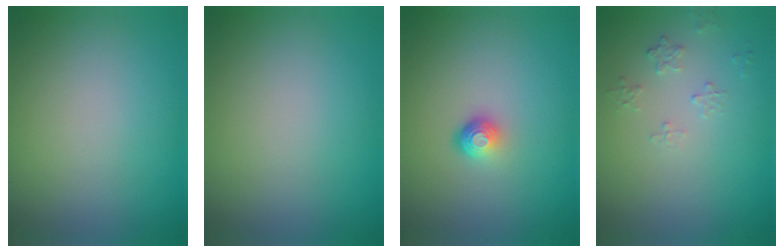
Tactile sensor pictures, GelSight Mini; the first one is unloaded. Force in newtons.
{"total": 0.0}
{"total": 1.8, "press": 1.2, "slide": 1.4}
{"total": 1.2, "press": 0.8, "slide": 0.9}